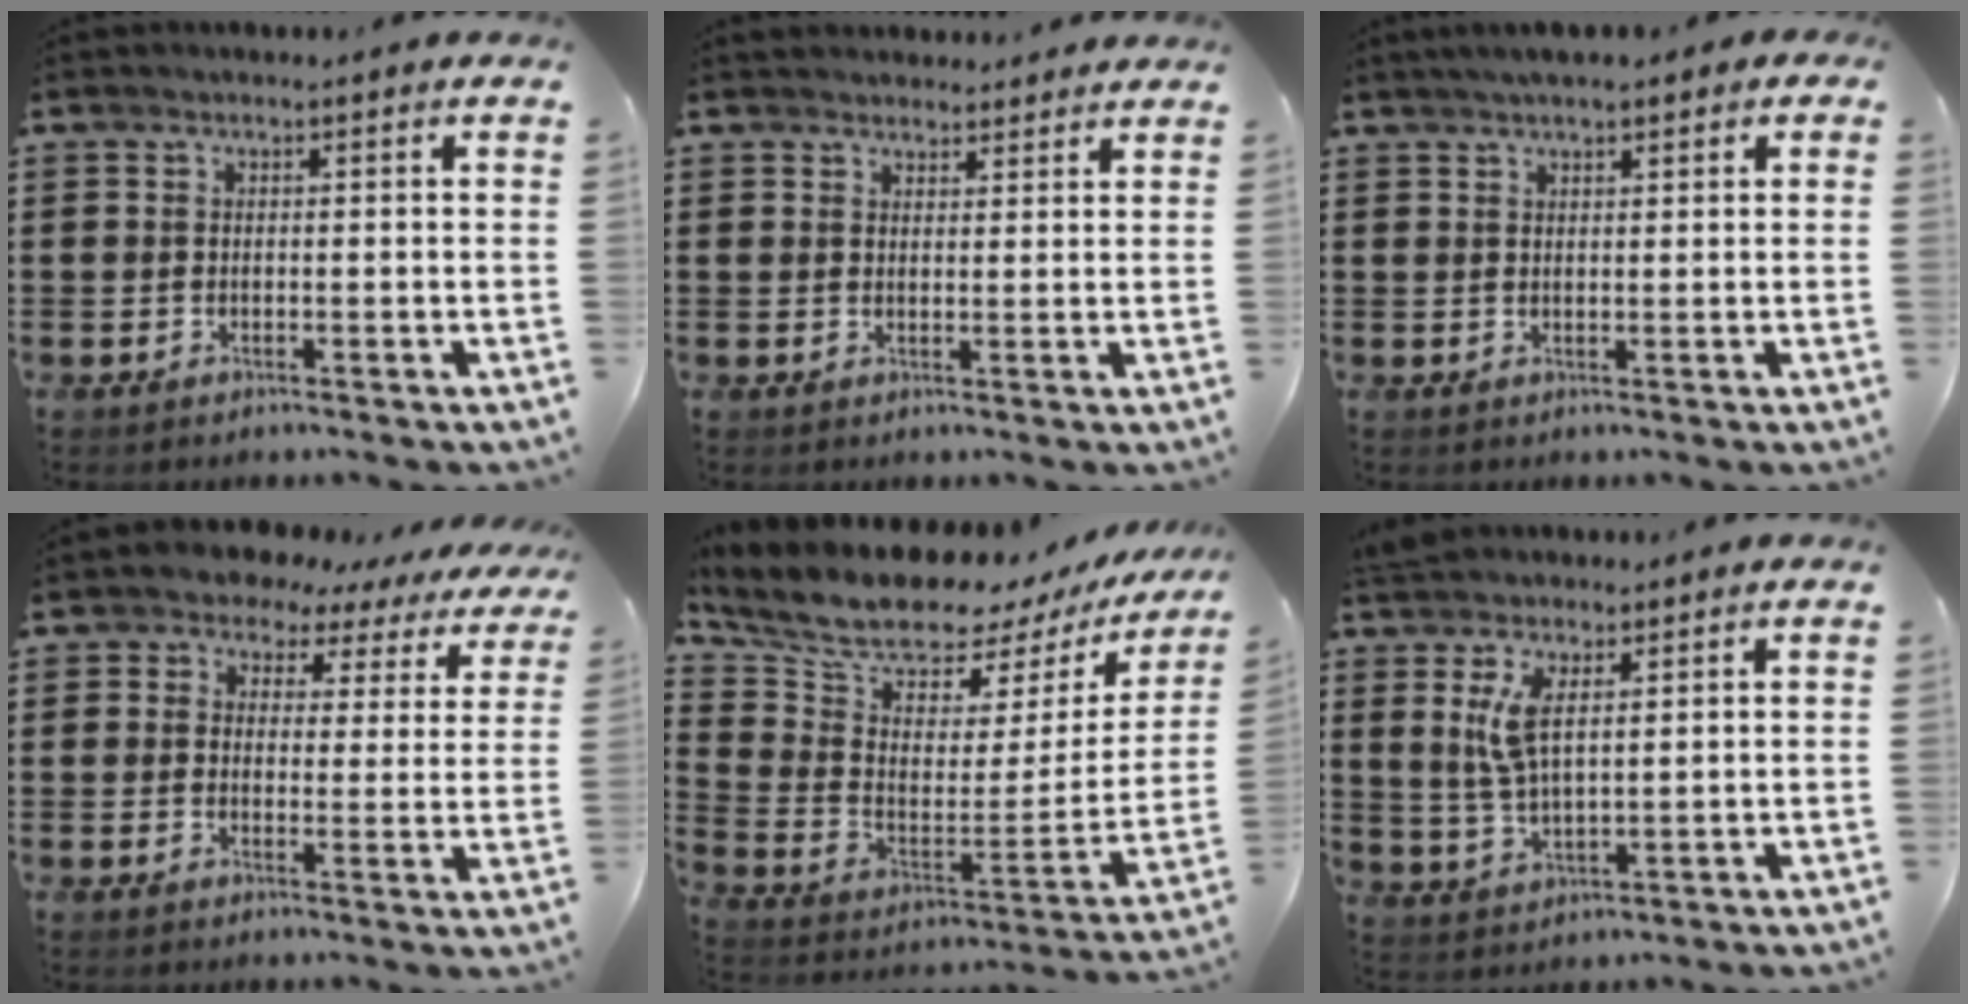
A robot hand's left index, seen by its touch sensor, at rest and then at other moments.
{"total": 2.5, "force": [2.4, 0.7, -0.2], "torque": [-0.003, -0.004, 0.047]}
{"total": 2.5, "force": [1.8, 0.6, 1.6], "torque": [-0.036, 0.006, 0.032]}
{"total": 4.0, "force": [3.4, 2.0, 0.7], "torque": [-0.032, -0.020, 0.053]}
{"total": 9.4, "force": [8.3, 2.6, 3.5], "torque": [-0.106, -0.069, 0.146]}
{"total": 6.7, "force": [3.2, 2.7, 5.2], "torque": [-0.126, -0.001, 0.052]}